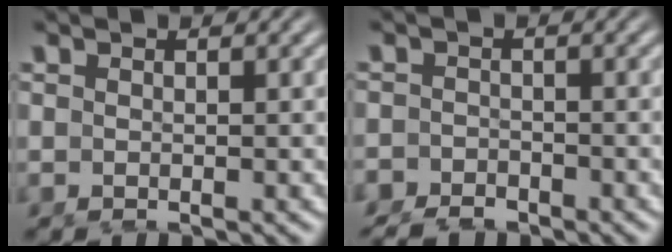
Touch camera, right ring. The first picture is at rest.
{"total": 2.7, "force": [-2.5, 0.8, -0.4], "torque": [0.009, -0.015, -0.041]}